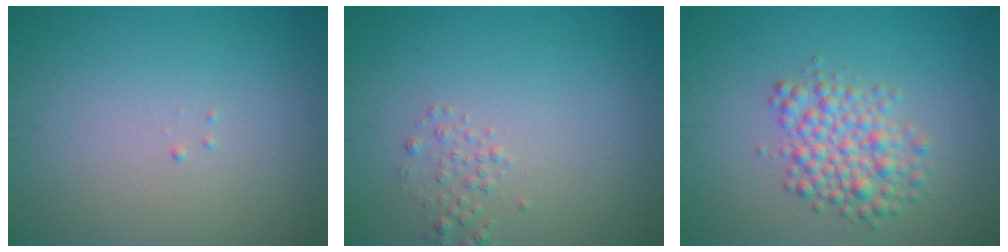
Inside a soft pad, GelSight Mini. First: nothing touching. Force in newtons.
{"total": 1.2, "press": 1.2, "slide": 0.1}
{"total": 4.0, "press": 4.0, "slide": 0.1}